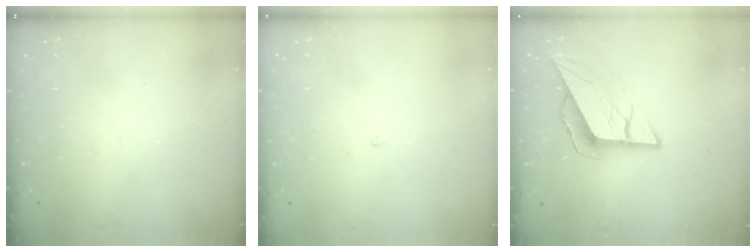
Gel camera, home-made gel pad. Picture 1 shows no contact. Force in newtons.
{"total": 2.2, "press": 2.2, "slide": 0.1}
{"total": 9.5, "press": 9.3, "slide": 1.9}